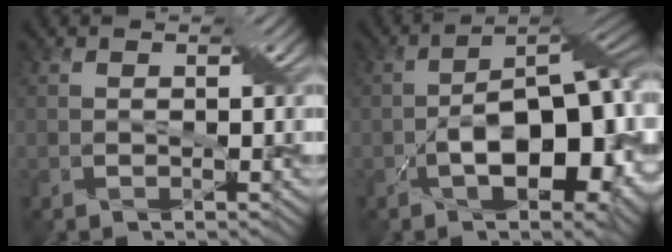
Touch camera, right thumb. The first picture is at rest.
{"total": 17.8, "force": [-4.2, 8.2, 15.2], "torque": [-0.194, -0.014, -0.059]}